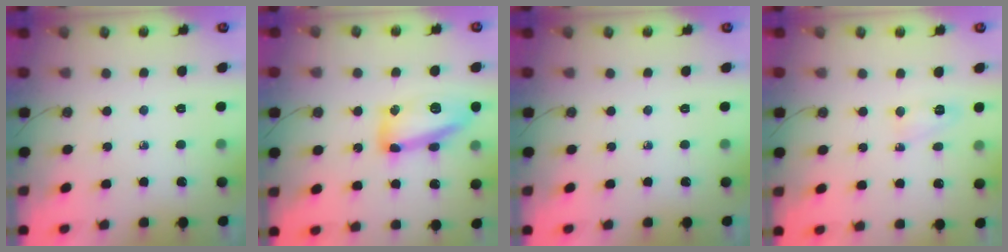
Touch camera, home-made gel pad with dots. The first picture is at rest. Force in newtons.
{"total": 14.0, "press": 13.9, "slide": 1.1}
{"total": 0.0}
{"total": 4.0, "press": 3.9, "slide": 0.6}